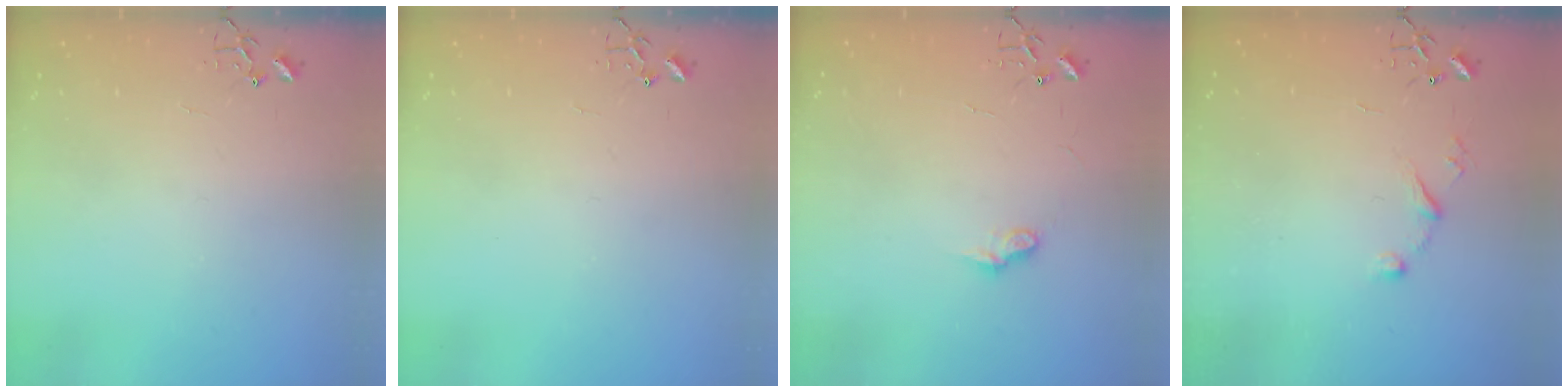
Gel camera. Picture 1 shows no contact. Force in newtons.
{"total": 0.0}
{"total": 6.9, "press": 6.9, "slide": 0.2}
{"total": 6.6, "press": 6.6, "slide": 0.5}